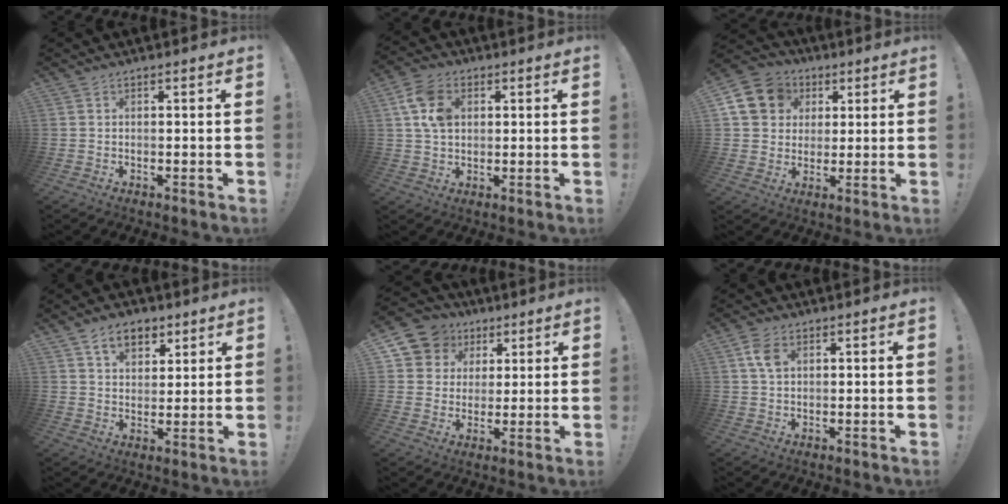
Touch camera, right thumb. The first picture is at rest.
{"total": 10.2, "force": [2.7, 7.3, 6.6], "torque": [-0.121, 0.004, 0.054]}
{"total": 13.1, "force": [4.2, 11.3, 5.1], "torque": [-0.071, -0.008, 0.089]}
{"total": 9.1, "force": [5.2, 6.0, 4.4], "torque": [-0.064, -0.017, 0.099]}
{"total": 9.8, "force": [3.8, 8.8, 2.3], "torque": [-0.034, -0.021, 0.080]}
{"total": 5.3, "force": [1.9, 3.2, 3.8], "torque": [-0.067, -0.001, 0.035]}